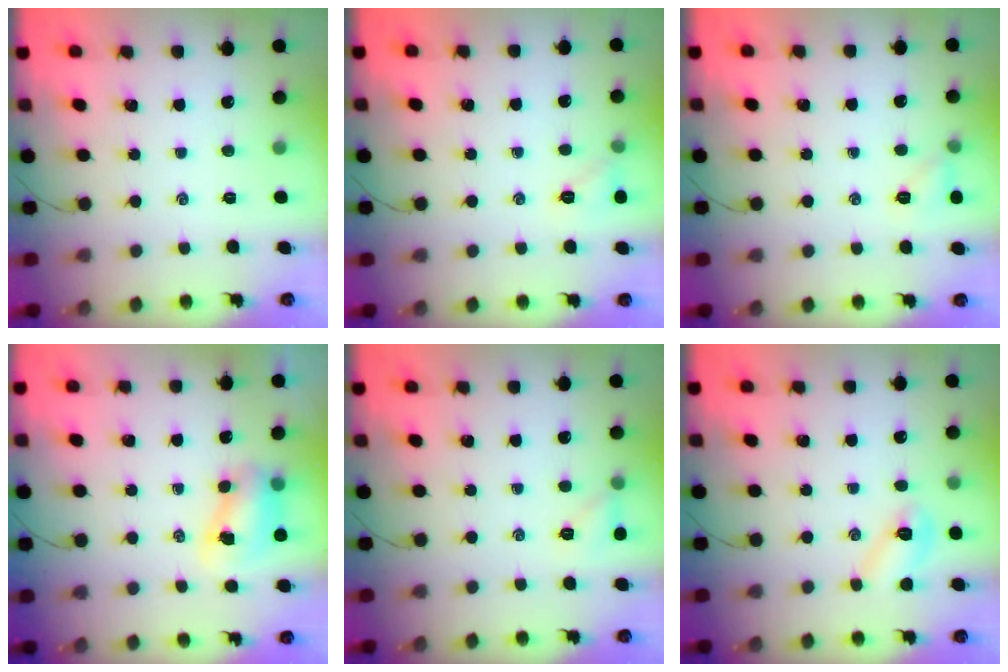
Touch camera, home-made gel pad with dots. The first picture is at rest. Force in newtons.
{"total": 5.7, "press": 5.4, "slide": 1.6}
{"total": 6.1, "press": 5.9, "slide": 1.6}
{"total": 8.1, "press": 8.0, "slide": 1.0}
{"total": 6.3, "press": 6.1, "slide": 1.5}
{"total": 6.0, "press": 5.9, "slide": 0.8}